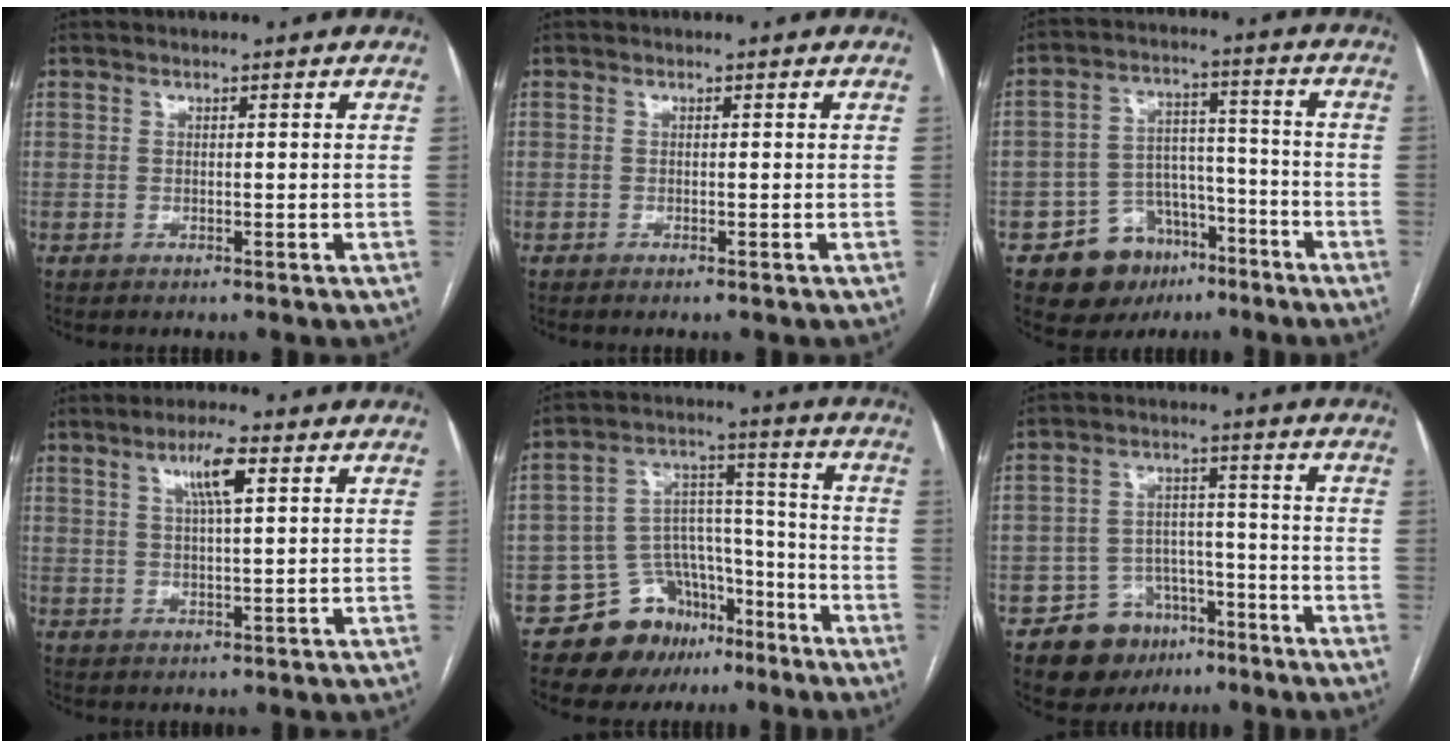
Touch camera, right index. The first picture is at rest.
{"total": 0.5, "force": [-0.4, -0.1, 0.4], "torque": [-0.007, 0.000, -0.007]}
{"total": 11.0, "force": [-6.5, 7.8, 4.3], "torque": [-0.065, 0.032, -0.093]}
{"total": 5.3, "force": [2.3, 0.5, 4.7], "torque": [-0.086, 0.005, 0.040]}
{"total": 12.4, "force": [-8.5, 8.2, 3.7], "torque": [-0.052, 0.069, -0.132]}
{"total": 9.1, "force": [-5.6, 6.7, 2.5], "torque": [-0.033, 0.024, -0.080]}